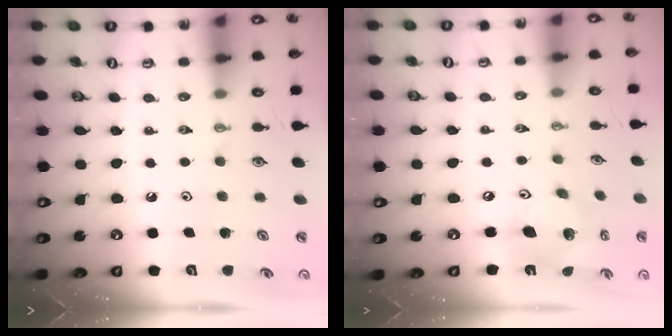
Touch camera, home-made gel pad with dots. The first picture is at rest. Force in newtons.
{"total": 16.2, "press": 15.8, "slide": 3.4}